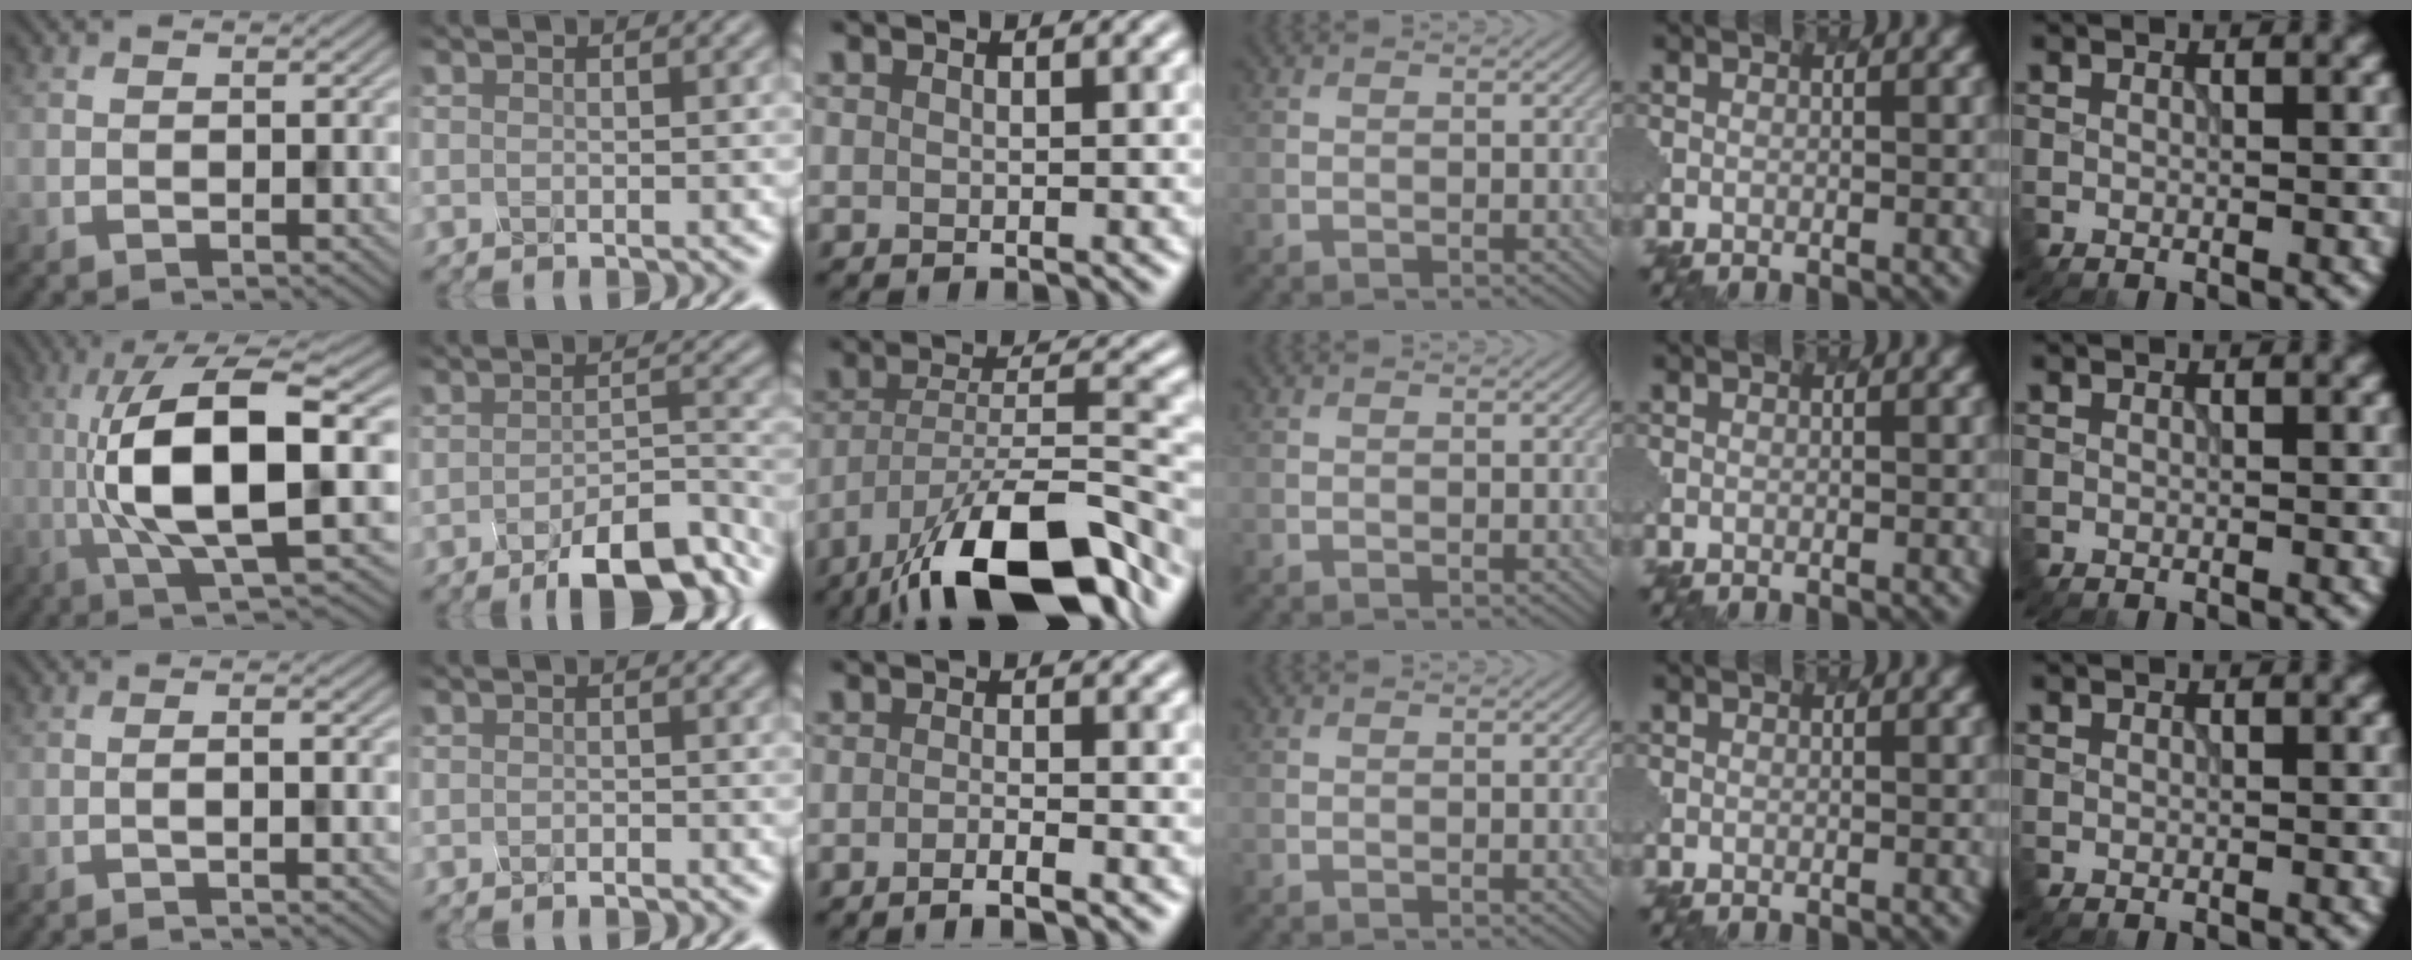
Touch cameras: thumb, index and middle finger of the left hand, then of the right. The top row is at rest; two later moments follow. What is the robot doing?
{"motion": "dispense", "object": "glue stick"}